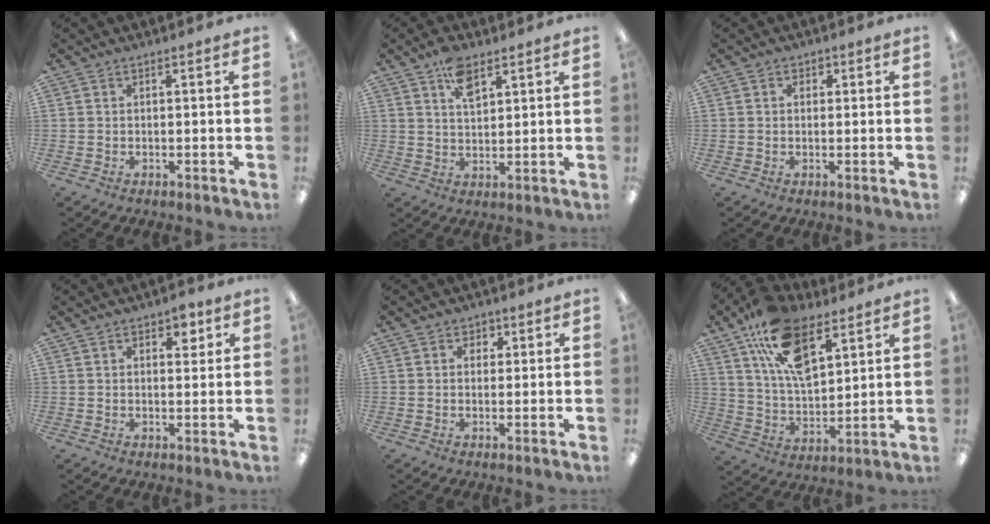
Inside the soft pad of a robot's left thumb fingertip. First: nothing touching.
{"total": 6.9, "force": [4.2, 3.4, 4.3], "torque": [-0.070, -0.010, 0.073]}
{"total": 1.2, "force": [0.3, 1.1, 0.4], "torque": [0.000, 0.002, 0.002]}
{"total": 4.2, "force": [2.0, 2.5, 2.8], "torque": [-0.025, -0.005, 0.027]}
{"total": 2.0, "force": [0.6, 1.8, 0.5], "torque": [0.004, -0.002, 0.006]}
{"total": 18.0, "force": [10.1, 9.2, 11.6], "torque": [-0.206, -0.030, 0.183]}